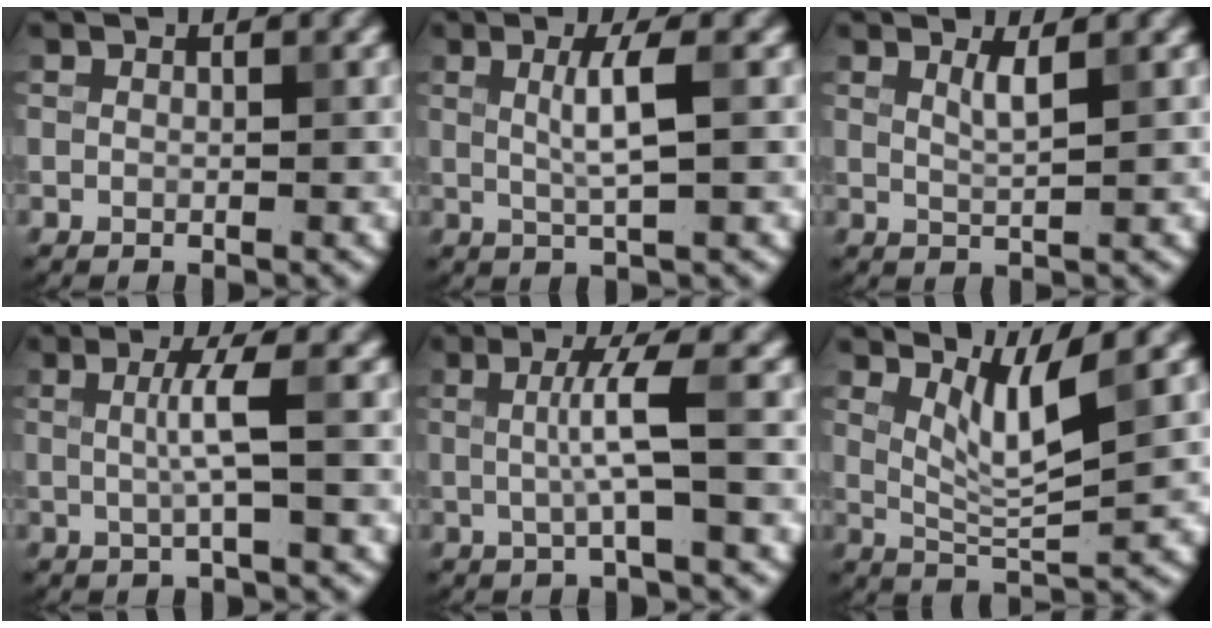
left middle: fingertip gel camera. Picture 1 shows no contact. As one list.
[{"total": 2.8, "force": [0.4, 0.2, 2.8], "torque": [-0.052, 0.004, 0.010]}, {"total": 1.2, "force": [0.7, -0.1, 0.9], "torque": [-0.023, 0.000, 0.016]}, {"total": 2.2, "force": [0.0, -0.2, 2.2], "torque": [-0.050, 0.004, 0.002]}, {"total": 2.9, "force": [-0.1, -0.1, 2.9], "torque": [-0.062, 0.003, 0.001]}, {"total": 3.5, "force": [1.9, 0.3, 3.0], "torque": [-0.065, -0.010, 0.045]}]